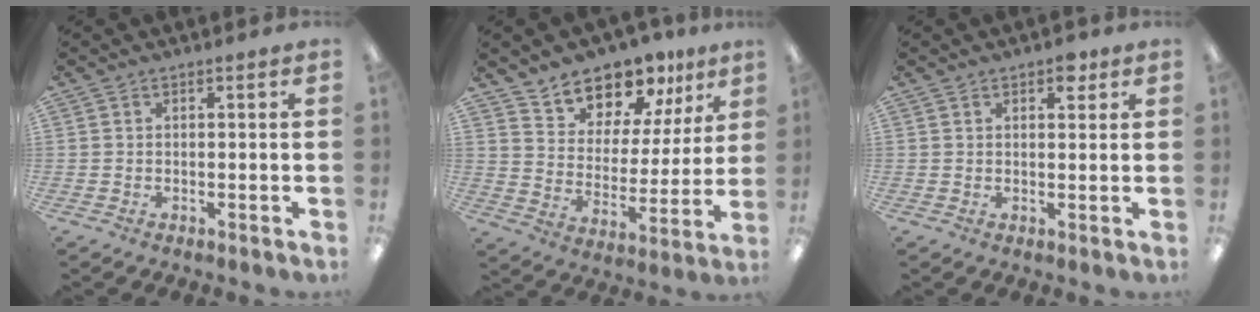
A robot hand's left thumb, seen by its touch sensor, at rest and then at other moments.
{"total": 13.0, "force": [11.4, 5.8, 1.8], "torque": [-0.039, -0.104, 0.215]}
{"total": 3.3, "force": [2.1, 1.8, 1.8], "torque": [-0.015, -0.004, 0.033]}